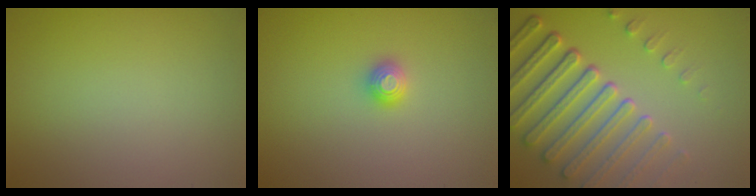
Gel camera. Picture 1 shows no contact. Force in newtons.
{"total": 1.2, "press": 1.2, "slide": 0.1}
{"total": 7.6, "press": 5.7, "slide": 5.1}